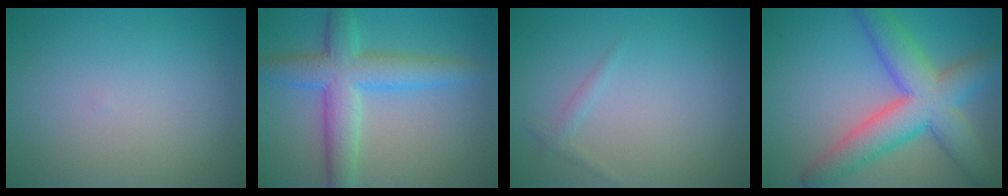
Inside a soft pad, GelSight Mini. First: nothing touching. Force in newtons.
{"total": 6.3, "press": 6.3, "slide": 0.1}
{"total": 0.9, "press": 0.9, "slide": 0.0}
{"total": 8.4, "press": 8.4, "slide": 0.4}